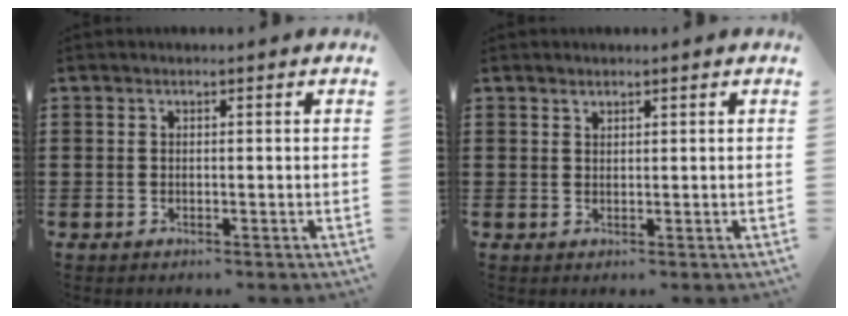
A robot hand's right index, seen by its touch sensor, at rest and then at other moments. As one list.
[{"total": 1.0, "force": [0.9, 0.4, 0.0], "torque": [-0.001, 0.000, 0.019]}]